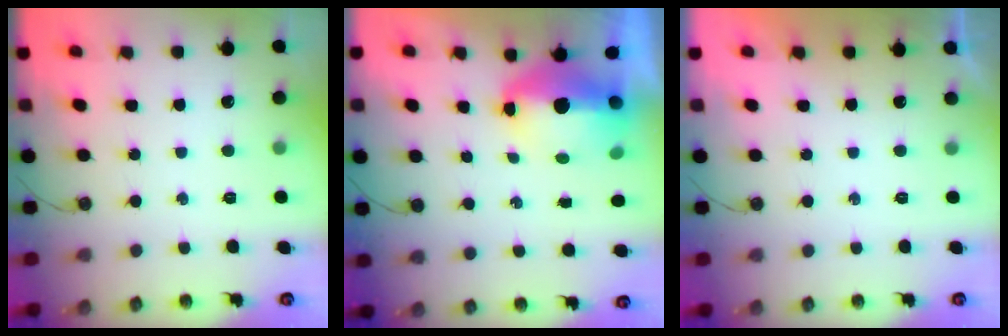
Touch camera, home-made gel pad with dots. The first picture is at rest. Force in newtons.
{"total": 9.9, "press": 9.9, "slide": 1.1}
{"total": 0.0}